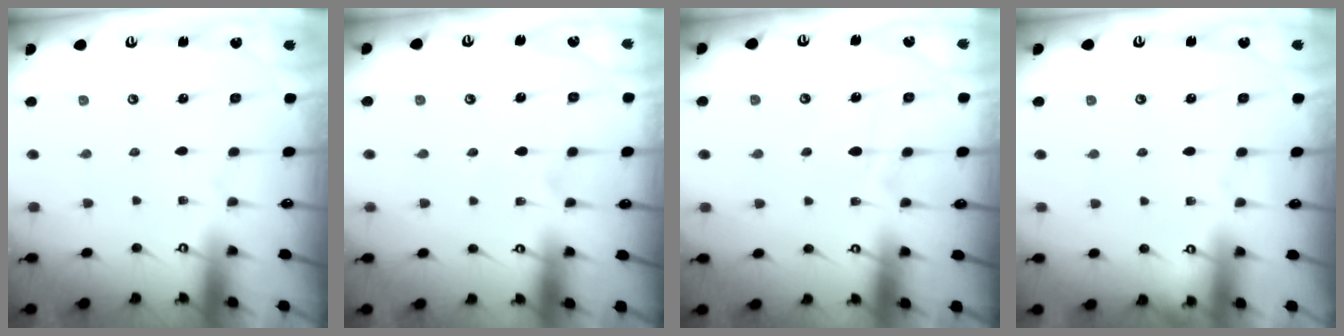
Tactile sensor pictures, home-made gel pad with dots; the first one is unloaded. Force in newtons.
{"total": 3.7, "press": 3.7, "slide": 0.4}
{"total": 4.3, "press": 4.2, "slide": 0.6}
{"total": 0.0}